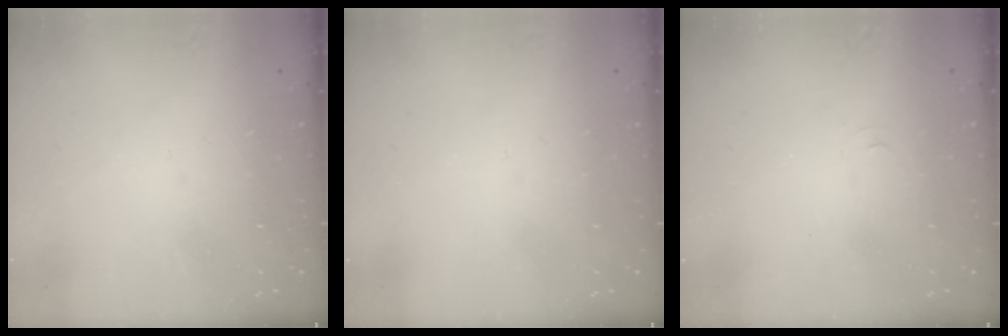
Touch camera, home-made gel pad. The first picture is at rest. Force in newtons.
{"total": 0.0}
{"total": 3.6, "press": 3.6, "slide": 0.3}